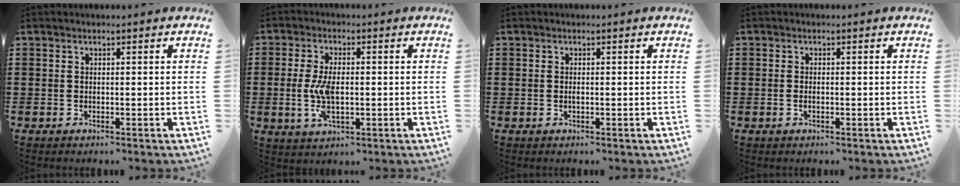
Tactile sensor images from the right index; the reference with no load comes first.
{"total": 6.4, "force": [-0.5, 3.0, 5.7], "torque": [-0.131, -0.006, -0.014]}
{"total": 0.7, "force": [0.0, 0.2, 0.7], "torque": [-0.016, -0.004, 0.001]}
{"total": 0.9, "force": [-0.2, 0.3, 0.8], "torque": [-0.018, -0.004, -0.002]}